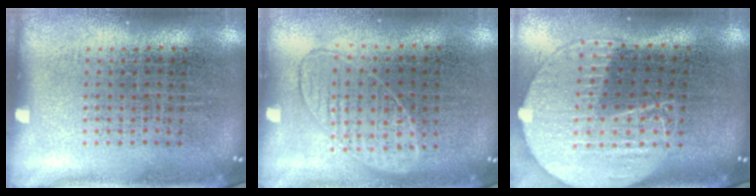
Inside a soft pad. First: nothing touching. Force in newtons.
{"total": 0.9, "press": 0.9, "slide": 0.4}
{"total": 2.2, "press": 1.9, "slide": 1.0}